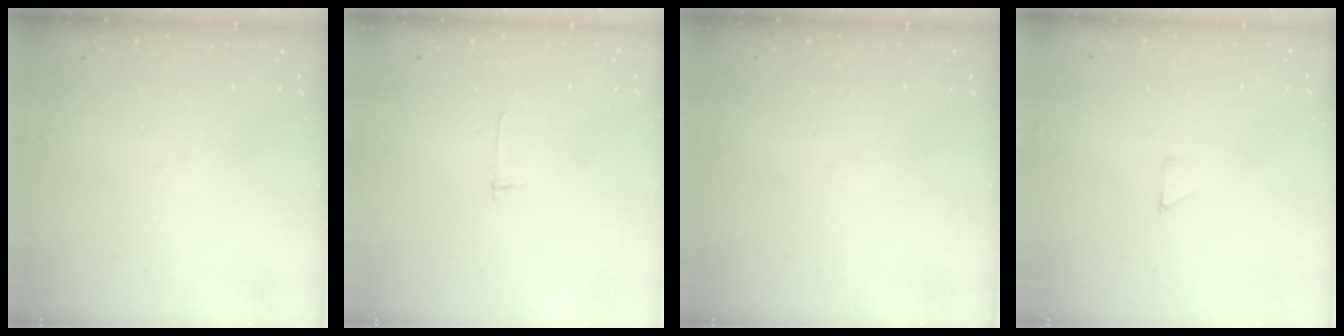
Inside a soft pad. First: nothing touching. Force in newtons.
{"total": 2.7, "press": 2.7, "slide": 0.3}
{"total": 0.0}
{"total": 2.6, "press": 2.6, "slide": 0.2}